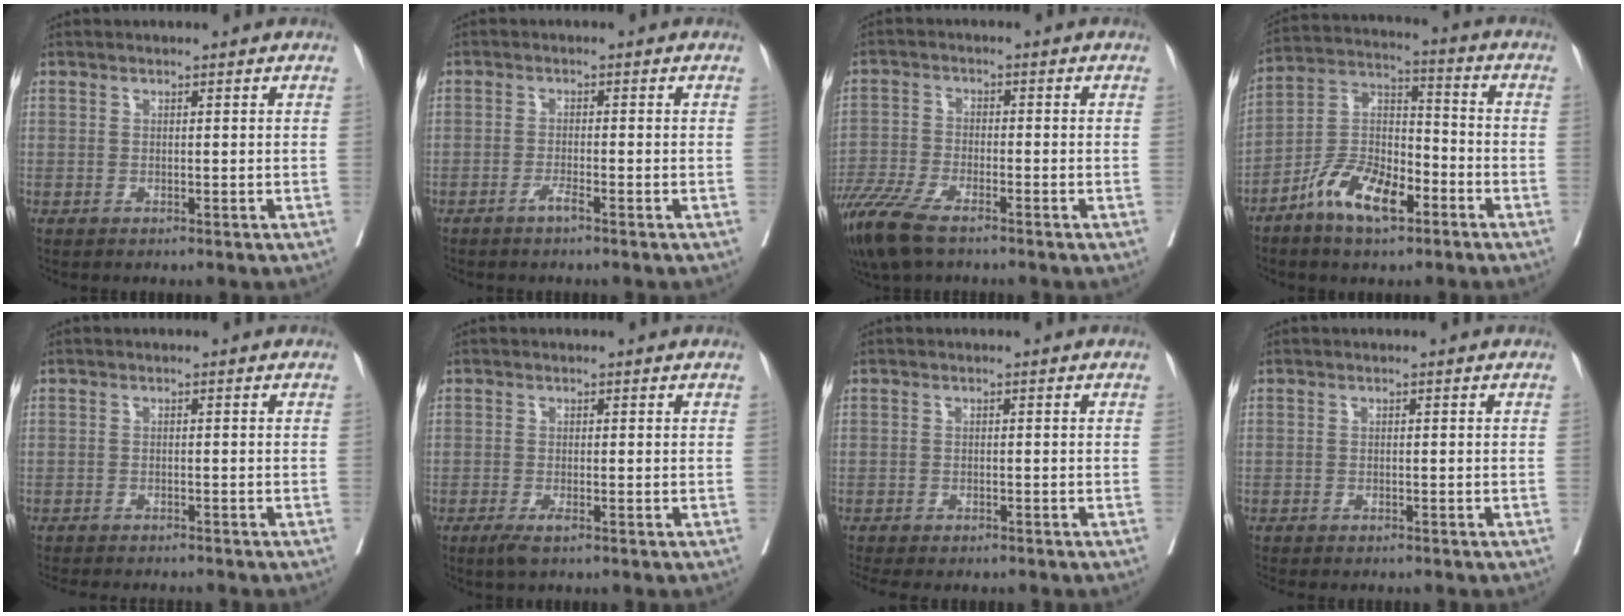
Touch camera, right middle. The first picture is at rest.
{"total": 1.6, "force": [-1.2, -0.1, 1.0], "torque": [-0.018, 0.001, -0.023]}
{"total": 9.9, "force": [-7.2, 2.6, 6.2], "torque": [-0.123, -0.023, -0.132]}
{"total": 11.3, "force": [-6.5, 4.4, 8.1], "torque": [-0.162, 0.011, -0.121]}
{"total": 8.1, "force": [-7.5, 1.2, 2.8], "torque": [-0.032, -0.009, -0.100]}
{"total": 2.1, "force": [-1.3, 0.4, 1.7], "torque": [-0.033, -0.005, -0.024]}
{"total": 8.4, "force": [-7.2, 2.3, 3.7], "torque": [-0.053, -0.004, -0.096]}
{"total": 3.7, "force": [-3.2, 0.7, 1.5], "torque": [-0.018, -0.005, -0.041]}